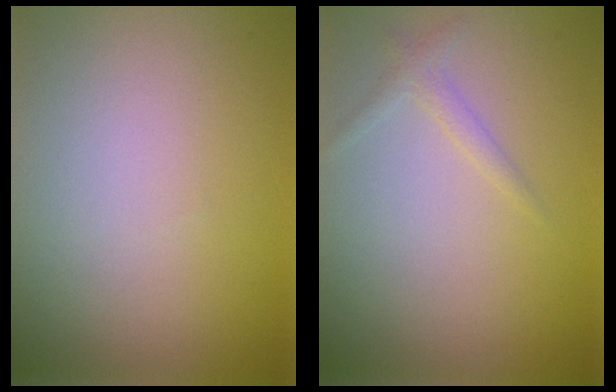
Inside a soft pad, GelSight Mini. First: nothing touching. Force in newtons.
{"total": 1.0, "press": 1.0, "slide": 0.2}